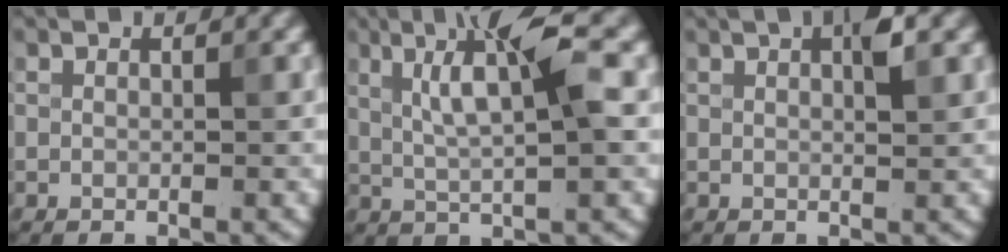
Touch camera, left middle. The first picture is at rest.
{"total": 5.9, "force": [0.7, 0.3, 5.9], "torque": [-0.122, 0.005, 0.032]}
{"total": 1.1, "force": [0.0, -0.2, 1.1], "torque": [-0.030, 0.001, 0.018]}